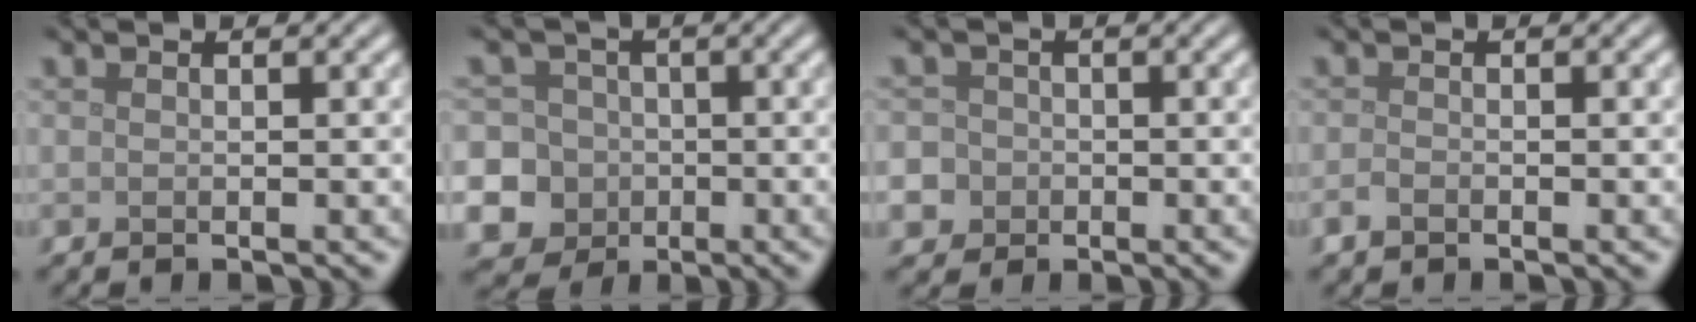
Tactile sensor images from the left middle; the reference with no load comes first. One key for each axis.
{"total": 12.0, "fx": -3.2, "fy": 11.2, "fz": 3.0, "tx": -0.093, "ty": -0.003, "tz": -0.079}
{"total": 7.7, "fx": -2.6, "fy": 7.0, "fz": 1.9, "tx": -0.049, "ty": -0.010, "tz": -0.079}
{"total": 0.8, "fx": -0.6, "fy": 0.4, "fz": 0.5, "tx": -0.010, "ty": -0.002, "tz": -0.012}